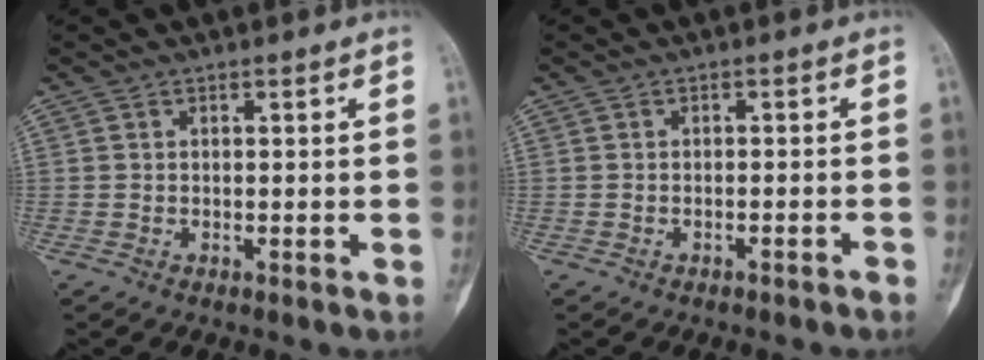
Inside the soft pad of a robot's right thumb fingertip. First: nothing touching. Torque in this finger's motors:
{"motor_torque": [-0.19, -0.09, 0.08, 0.03, -0.04]}